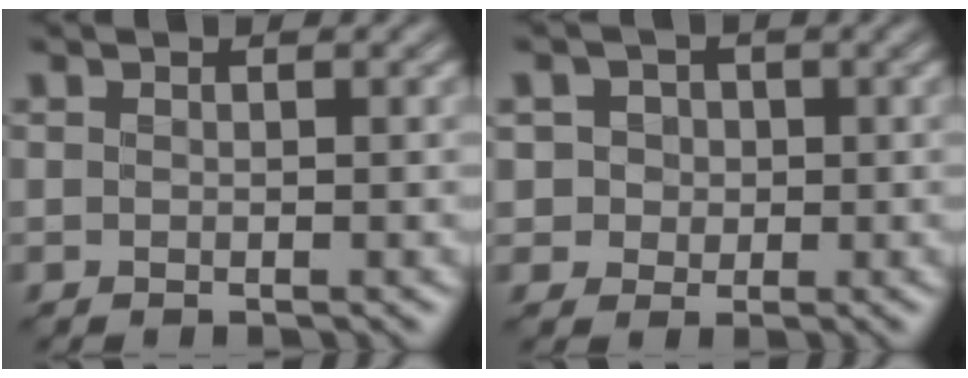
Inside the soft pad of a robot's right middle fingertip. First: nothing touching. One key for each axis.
{"total": 3.6, "fx": 1.1, "fy": 3.2, "fz": 1.2, "tx": -0.008, "ty": 0.016, "tz": 0.012}